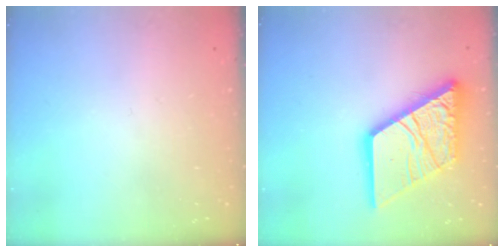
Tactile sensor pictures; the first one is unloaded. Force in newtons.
{"total": 21.8, "press": 21.7, "slide": 2.6}